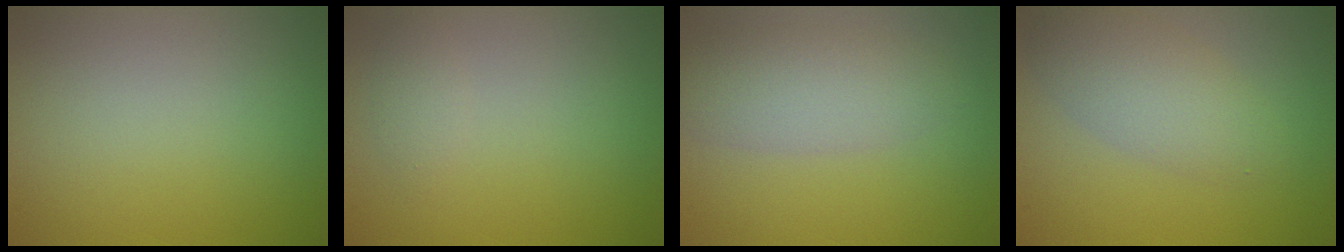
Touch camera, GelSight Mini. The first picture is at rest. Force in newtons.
{"total": 0.9, "press": 0.9, "slide": 0.0}
{"total": 3.7, "press": 3.7, "slide": 0.1}
{"total": 3.9, "press": 3.9, "slide": 0.1}